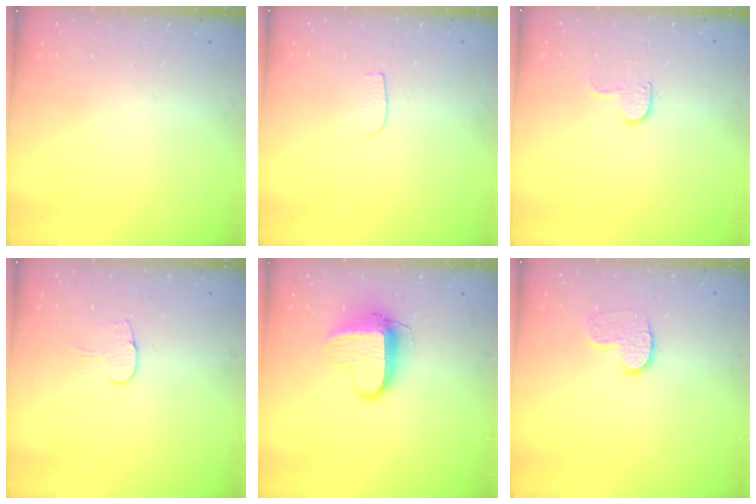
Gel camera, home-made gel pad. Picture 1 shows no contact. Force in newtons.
{"total": 3.7, "press": 3.6, "slide": 0.4}
{"total": 5.5, "press": 5.5, "slide": 0.5}
{"total": 5.6, "press": 5.6, "slide": 0.4}
{"total": 9.6, "press": 9.6, "slide": 0.9}
{"total": 8.3, "press": 8.3, "slide": 0.4}